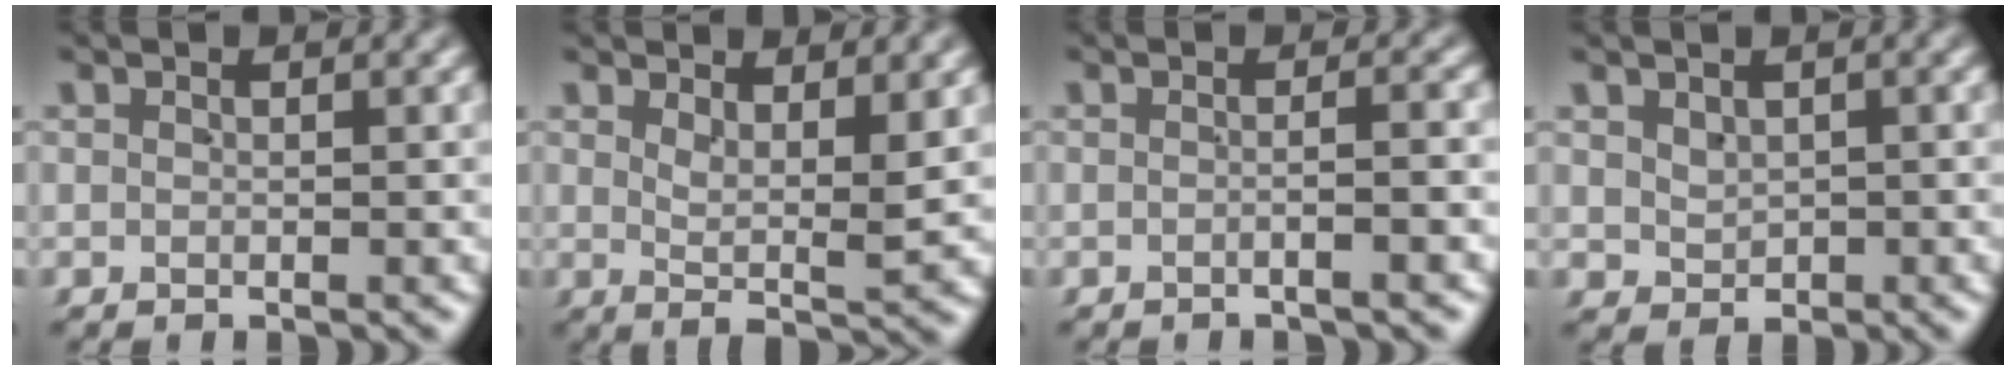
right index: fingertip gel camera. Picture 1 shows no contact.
{"total": 2.9, "force": [1.4, 0.3, 2.5], "torque": [-0.047, -0.017, 0.029]}
{"total": 1.4, "force": [-0.8, -0.4, 1.1], "torque": [-0.017, 0.002, -0.018]}
{"total": 1.4, "force": [0.5, 1.1, 0.5], "torque": [-0.001, -0.008, 0.024]}